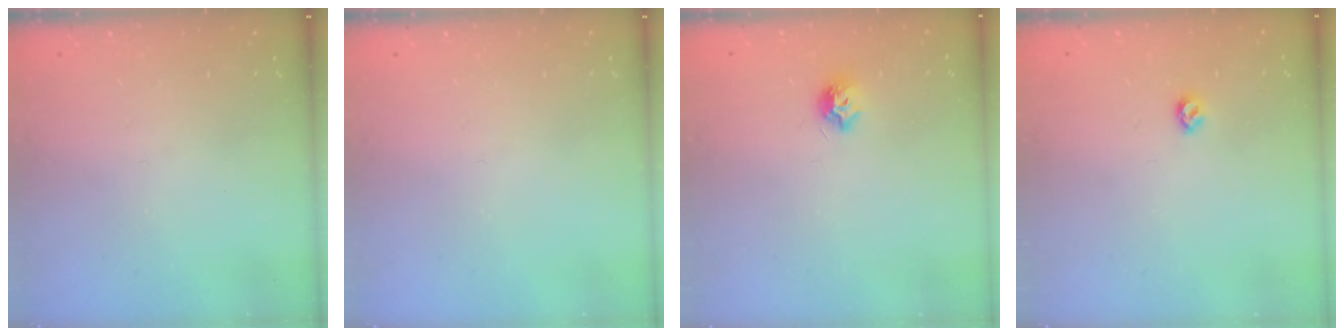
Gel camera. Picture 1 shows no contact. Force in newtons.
{"total": 0.0}
{"total": 7.1, "press": 7.1, "slide": 0.2}
{"total": 5.3, "press": 5.3, "slide": 0.7}